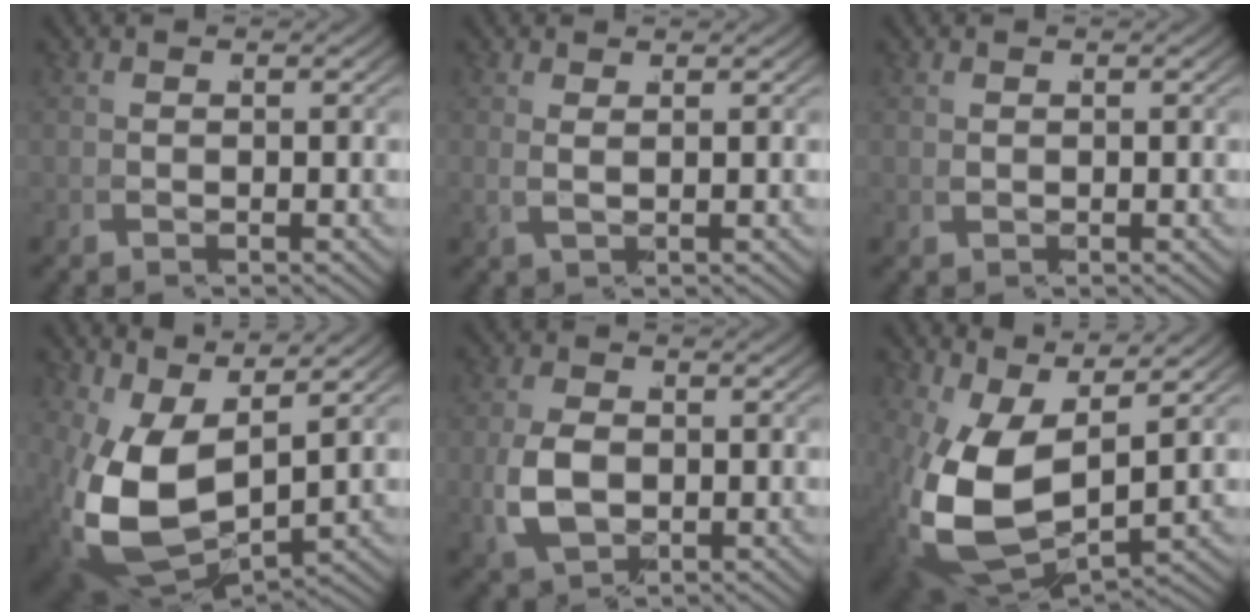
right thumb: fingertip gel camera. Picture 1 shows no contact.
{"total": 1.2, "force": [0.8, 0.2, 0.8], "torque": [-0.030, 0.000, 0.021]}
{"total": 0.5, "force": [0.4, 0.2, 0.3], "torque": [-0.011, -0.004, 0.013]}
{"total": 11.0, "force": [-0.1, 7.0, 8.5], "torque": [-0.226, -0.064, 0.037]}
{"total": 5.2, "force": [-0.3, 3.7, 3.7], "torque": [-0.099, -0.017, 0.013]}
{"total": 12.0, "force": [-0.3, 7.5, 9.4], "torque": [-0.242, -0.065, 0.035]}